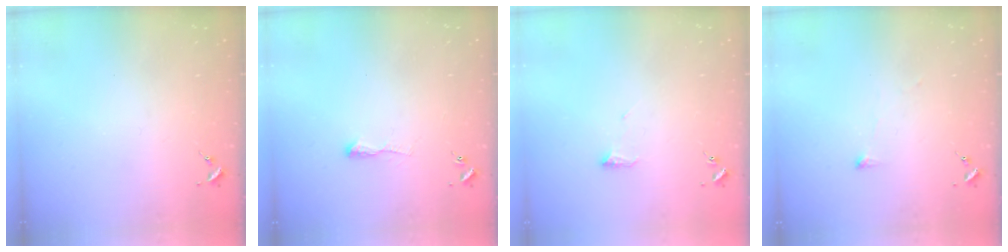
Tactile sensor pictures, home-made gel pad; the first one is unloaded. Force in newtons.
{"total": 4.6, "press": 4.6, "slide": 0.5}
{"total": 5.2, "press": 5.1, "slide": 0.9}
{"total": 2.8, "press": 2.7, "slide": 0.5}